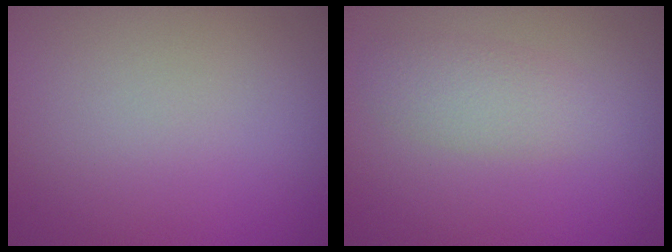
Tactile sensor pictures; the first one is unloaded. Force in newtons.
{"total": 2.2, "press": 2.2, "slide": 0.1}